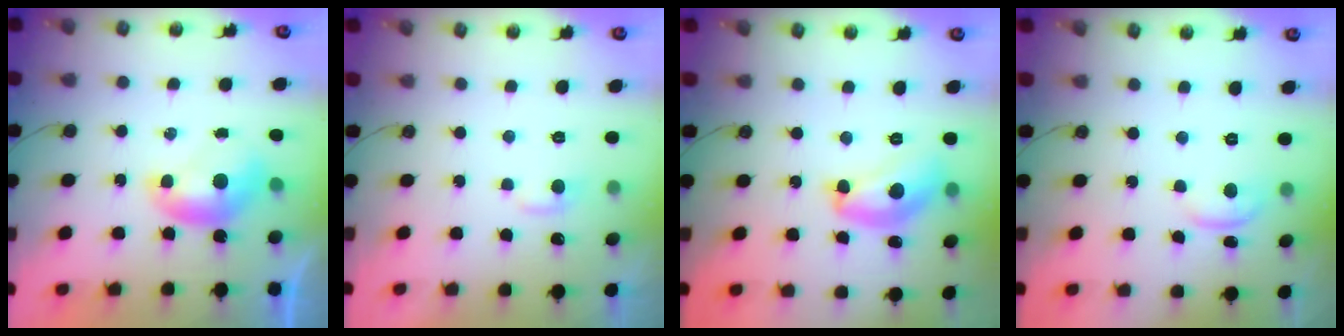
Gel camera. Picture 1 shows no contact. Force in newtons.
{"total": 2.8, "press": 2.8, "slide": 0.4}
{"total": 10.4, "press": 10.4, "slide": 0.7}
{"total": 0.8, "press": 0.6, "slide": 0.5}